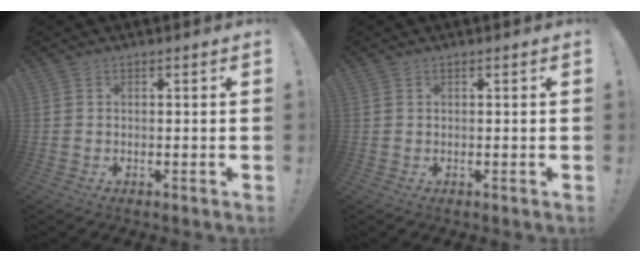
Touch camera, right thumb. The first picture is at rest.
{"total": 0.0}